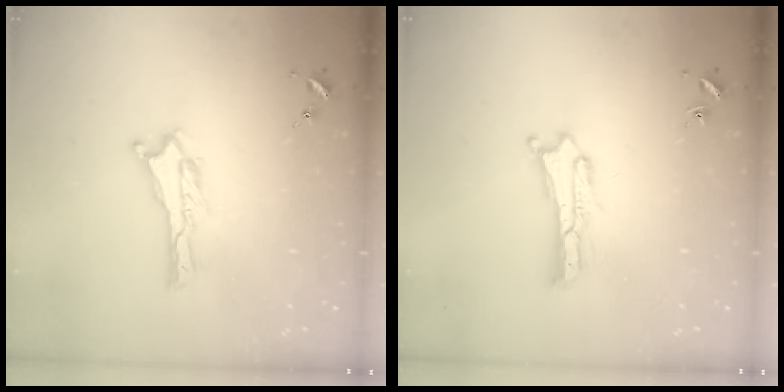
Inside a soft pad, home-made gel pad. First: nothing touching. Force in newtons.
{"total": 0.9, "press": 0.9, "slide": 0.2}